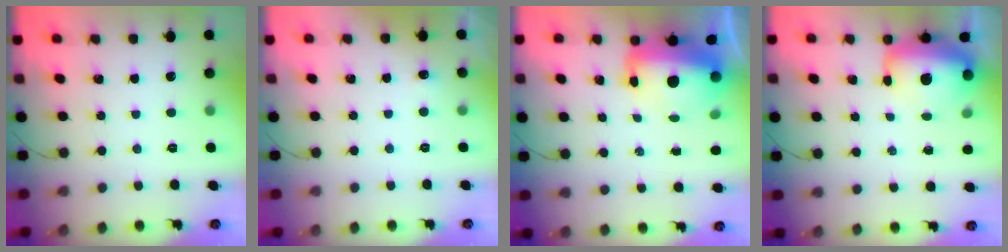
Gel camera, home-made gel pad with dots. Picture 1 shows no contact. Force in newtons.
{"total": 2.5, "press": 2.2, "slide": 1.1}
{"total": 12.5, "press": 12.2, "slide": 2.9}
{"total": 19.2, "press": 15.8, "slide": 11.0}